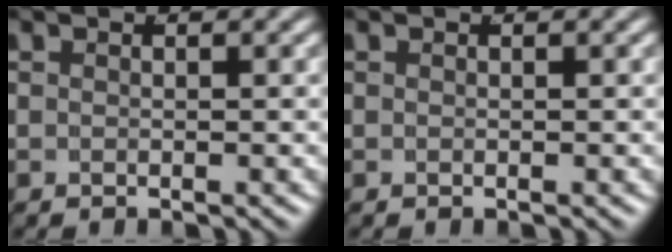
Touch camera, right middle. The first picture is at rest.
{"total": 0.0}